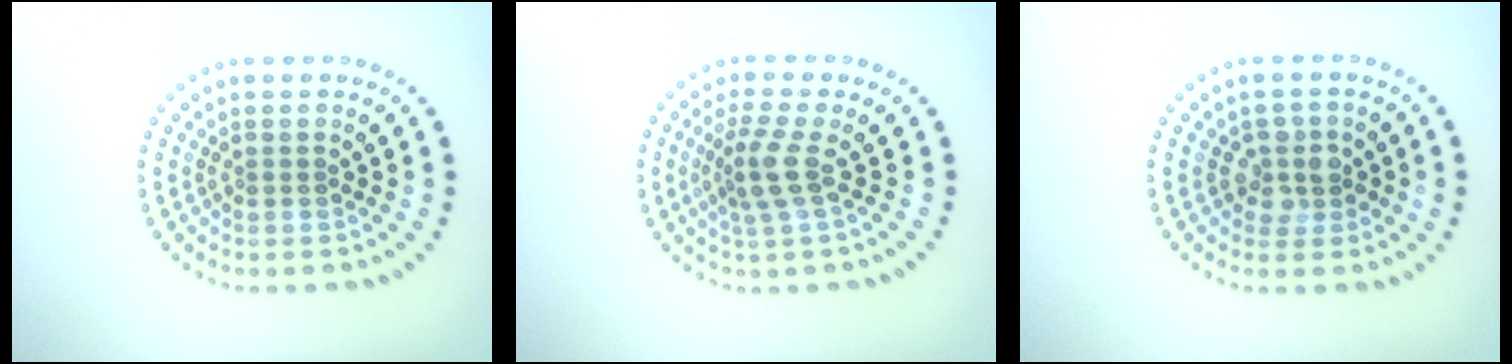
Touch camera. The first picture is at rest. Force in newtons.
{"total": 2.8, "press": 2.2, "slide": 1.8}
{"total": 2.3, "press": 2.0, "slide": 1.1}